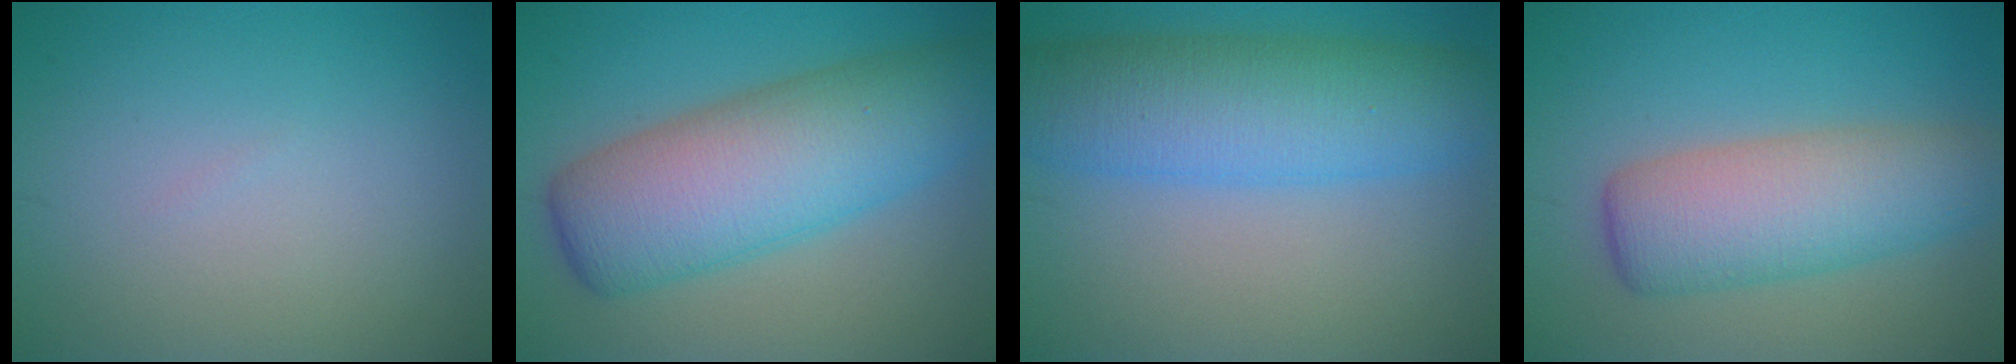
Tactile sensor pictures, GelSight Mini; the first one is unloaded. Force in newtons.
{"total": 10.2, "press": 10.2, "slide": 0.2}
{"total": 8.8, "press": 8.8, "slide": 0.2}
{"total": 6.8, "press": 6.8, "slide": 0.5}